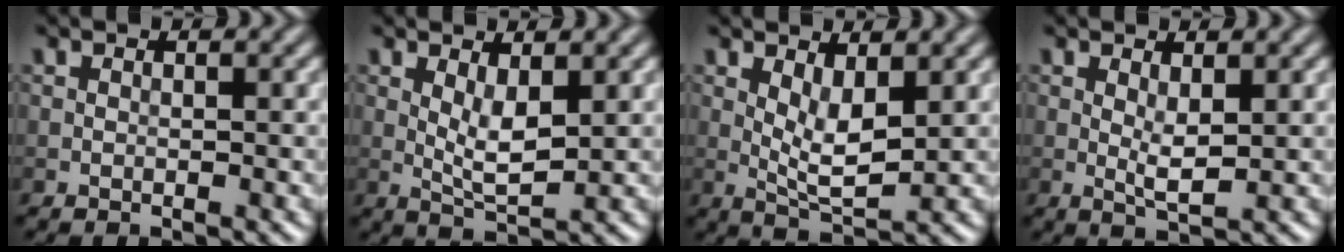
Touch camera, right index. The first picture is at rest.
{"total": 2.9, "force": [0.8, 0.9, 2.7], "torque": [-0.054, -0.008, 0.018]}
{"total": 3.5, "force": [1.0, 1.2, 3.1], "torque": [-0.063, -0.010, 0.022]}
{"total": 2.0, "force": [0.5, 0.5, 1.8], "torque": [-0.038, -0.005, 0.012]}